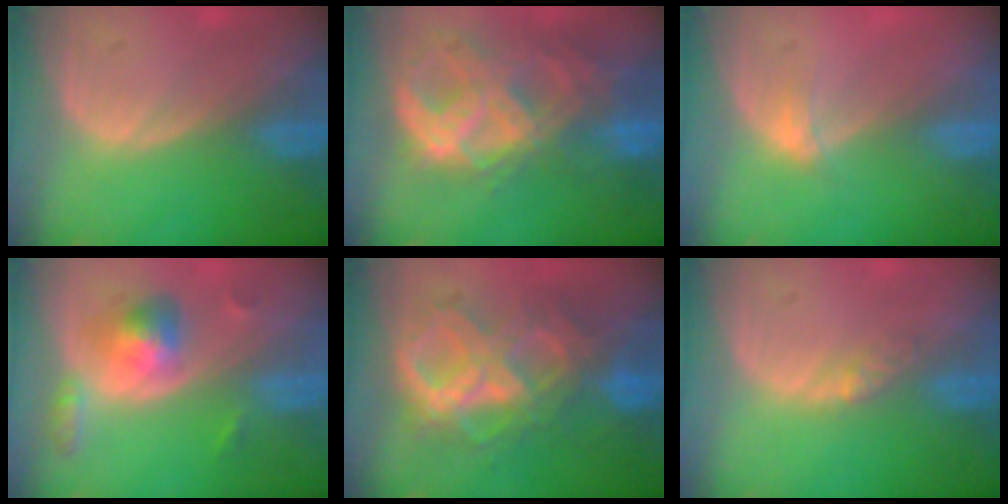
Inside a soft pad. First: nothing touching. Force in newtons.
{"total": 11.2, "press": 9.5, "slide": 5.9}
{"total": 1.6, "press": 1.3, "slide": 1.0}
{"total": 5.2, "press": 5.2, "slide": 0.4}
{"total": 10.6, "press": 10.6, "slide": 1.2}
{"total": 2.2, "press": 1.7, "slide": 1.3}